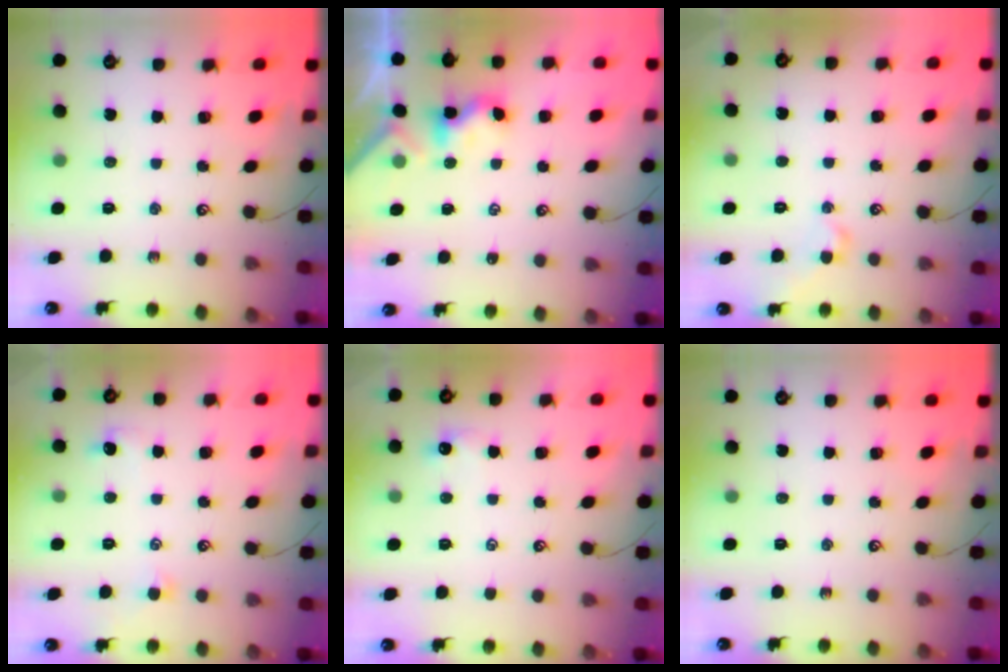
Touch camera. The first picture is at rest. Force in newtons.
{"total": 2.3, "press": 2.3, "slide": 0.1}
{"total": 0.8, "press": 0.7, "slide": 0.5}
{"total": 1.0, "press": 0.7, "slide": 0.7}
{"total": 0.7, "press": 0.5, "slide": 0.5}
{"total": 0.0}